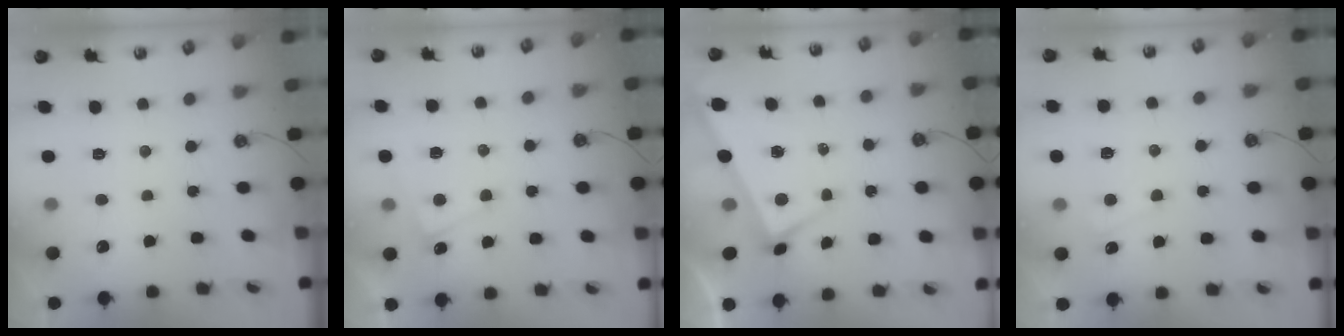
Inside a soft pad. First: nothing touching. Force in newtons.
{"total": 2.6, "press": 2.5, "slide": 0.5}
{"total": 3.8, "press": 3.8, "slide": 0.2}
{"total": 2.2, "press": 2.1, "slide": 0.6}